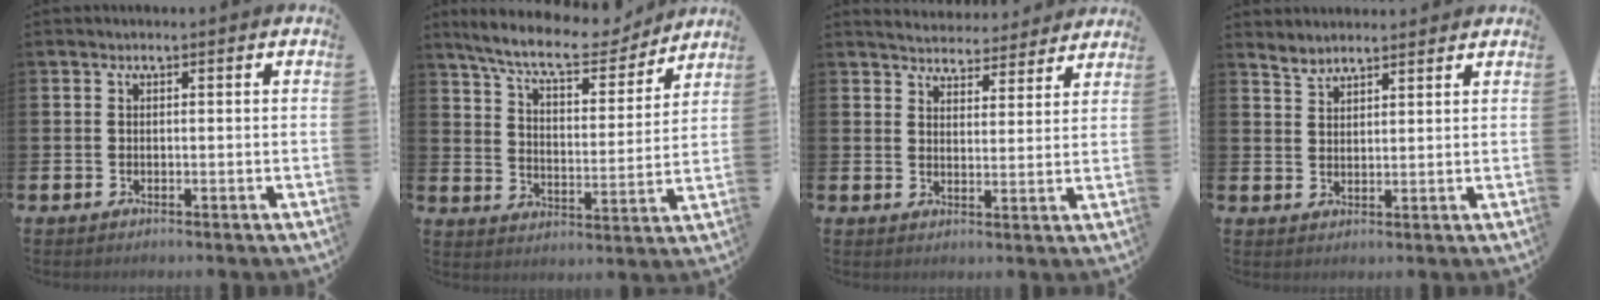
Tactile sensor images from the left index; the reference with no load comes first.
{"total": 9.6, "force": [8.7, 1.8, 3.7], "torque": [-0.091, -0.054, 0.147]}
{"total": 4.5, "force": [4.4, 0.8, -0.2], "torque": [-0.012, -0.032, 0.078]}
{"total": 3.1, "force": [3.0, 0.6, -0.1], "torque": [-0.001, -0.014, 0.056]}